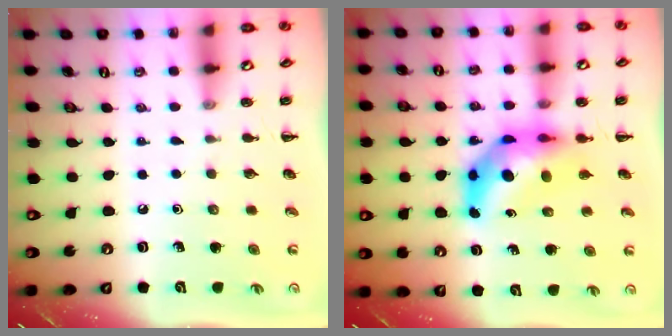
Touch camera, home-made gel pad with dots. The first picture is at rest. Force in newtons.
{"total": 9.4, "press": 9.0, "slide": 2.7}